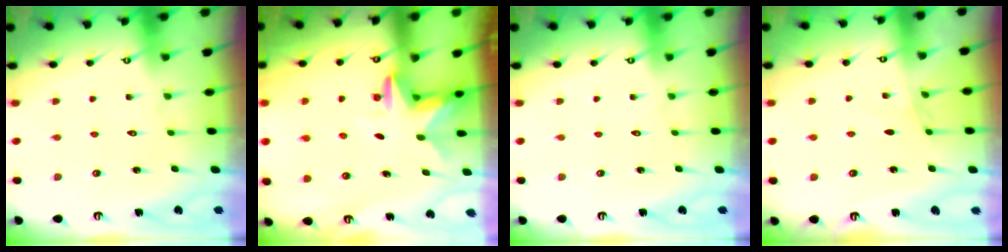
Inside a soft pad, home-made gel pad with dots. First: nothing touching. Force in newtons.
{"total": 2.7, "press": 2.6, "slide": 0.6}
{"total": 0.0}
{"total": 2.2, "press": 2.1, "slide": 0.4}